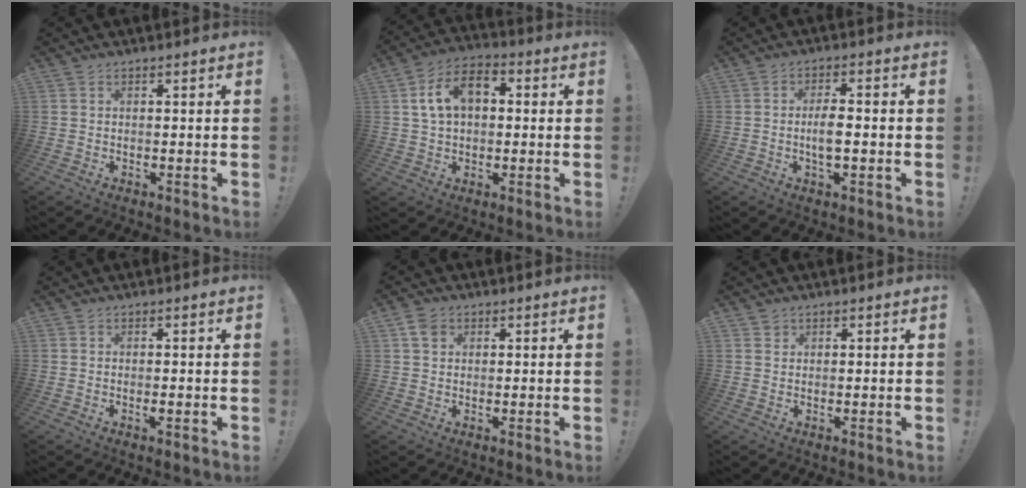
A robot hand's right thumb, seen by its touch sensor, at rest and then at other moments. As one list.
[{"total": 11.2, "force": [2.7, 7.5, 7.9], "torque": [-0.132, 0.016, 0.056]}, {"total": 5.6, "force": [-1.0, 1.7, 5.2], "torque": [-0.101, 0.001, -0.022]}, {"total": 0.8, "force": [-0.2, -0.1, 0.8], "torque": [-0.018, 0.000, -0.003]}, {"total": 4.1, "force": [1.9, 3.3, 1.5], "torque": [-0.016, -0.004, 0.034]}, {"total": 1.1, "force": [0.8, 0.7, 0.1], "torque": [0.003, -0.003, 0.015]}]